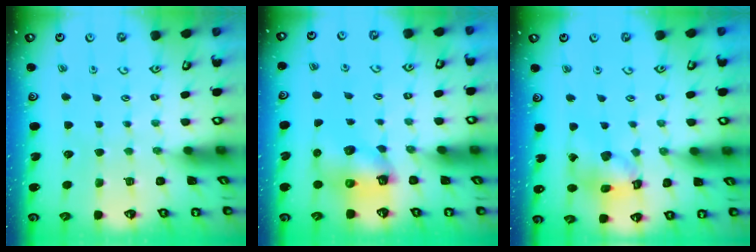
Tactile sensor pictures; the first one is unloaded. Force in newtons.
{"total": 8.3, "press": 8.3, "slide": 1.0}
{"total": 12.7, "press": 12.6, "slide": 1.5}